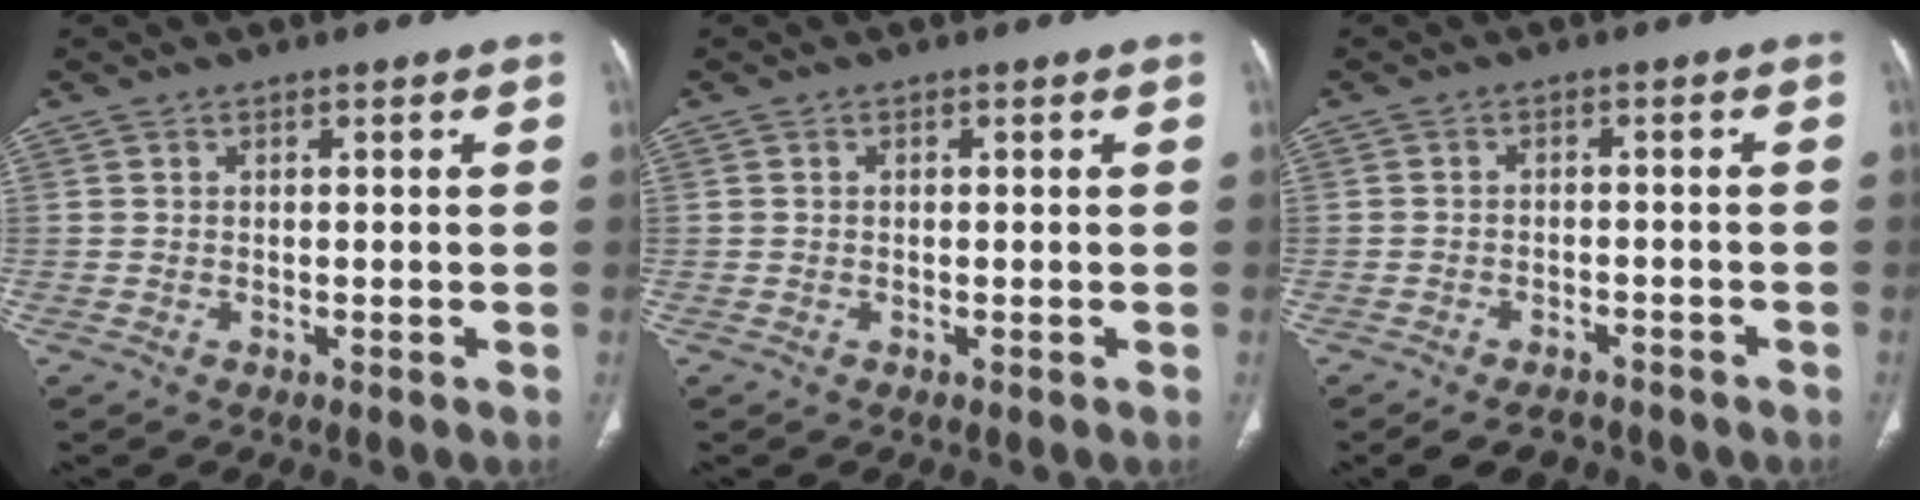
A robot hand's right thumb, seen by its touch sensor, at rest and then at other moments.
{"total": 0.0}
{"total": 5.9, "force": [-4.7, 2.9, 2.0], "torque": [-0.023, 0.018, -0.061]}